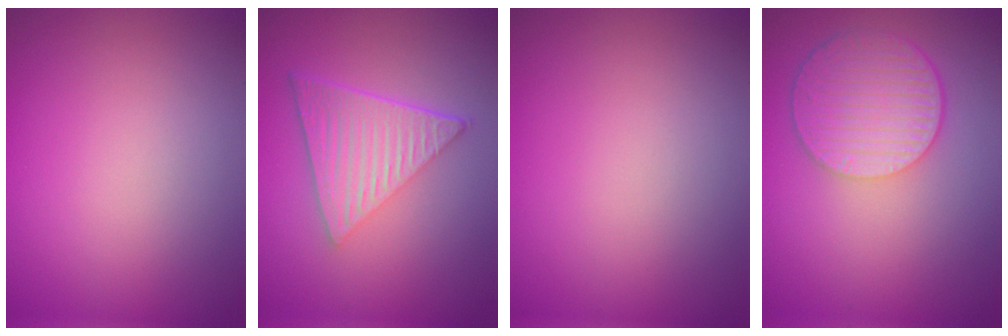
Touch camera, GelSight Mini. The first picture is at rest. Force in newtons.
{"total": 6.8, "press": 4.5, "slide": 5.1}
{"total": 0.0}
{"total": 6.1, "press": 4.5, "slide": 4.1}